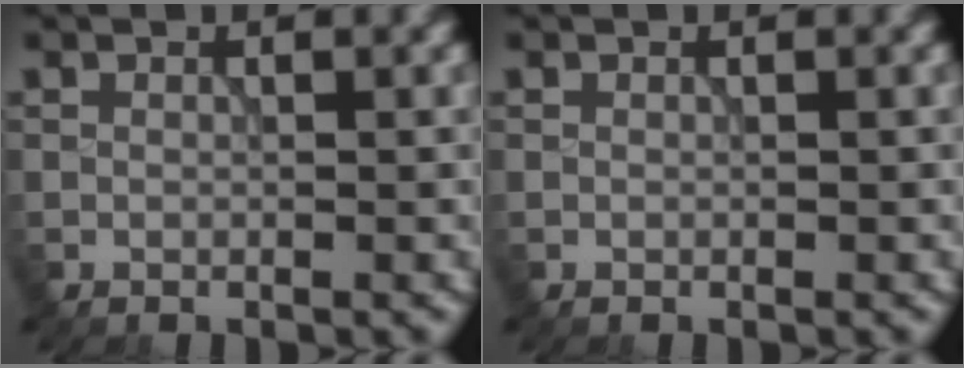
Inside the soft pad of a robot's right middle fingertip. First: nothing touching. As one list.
[{"total": 0.0}]